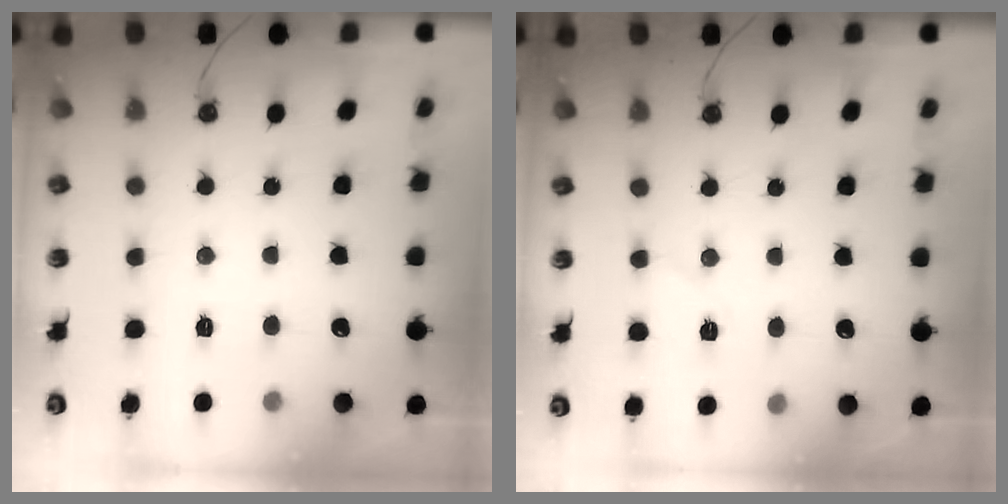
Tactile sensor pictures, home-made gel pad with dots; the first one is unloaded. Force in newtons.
{"total": 5.3, "press": 4.8, "slide": 2.1}